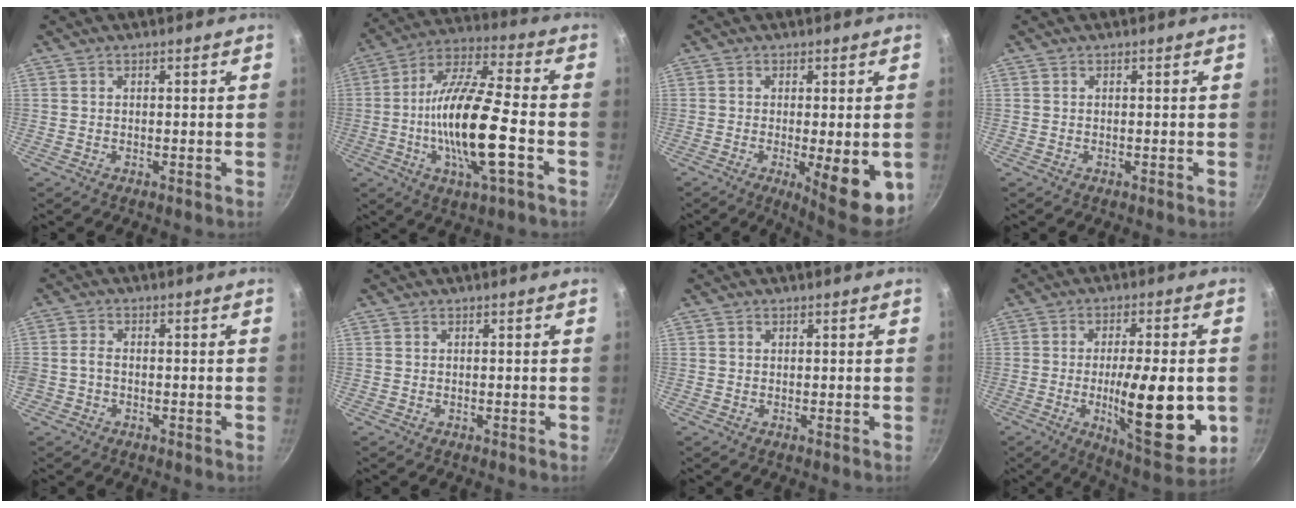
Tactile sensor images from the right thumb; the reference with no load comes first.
{"total": 18.5, "force": [-4.3, 4.9, 17.4], "torque": [-0.323, 0.027, -0.091]}
{"total": 11.6, "force": [-2.8, 3.2, 10.8], "torque": [-0.129, -0.008, -0.028]}
{"total": 0.0}
{"total": 2.2, "force": [-0.8, 1.5, 1.3], "torque": [-0.024, 0.014, -0.018]}
{"total": 0.0}
{"total": 0.0}
{"total": 18.9, "force": [-3.2, 5.6, 17.8], "torque": [-0.243, -0.009, -0.044]}